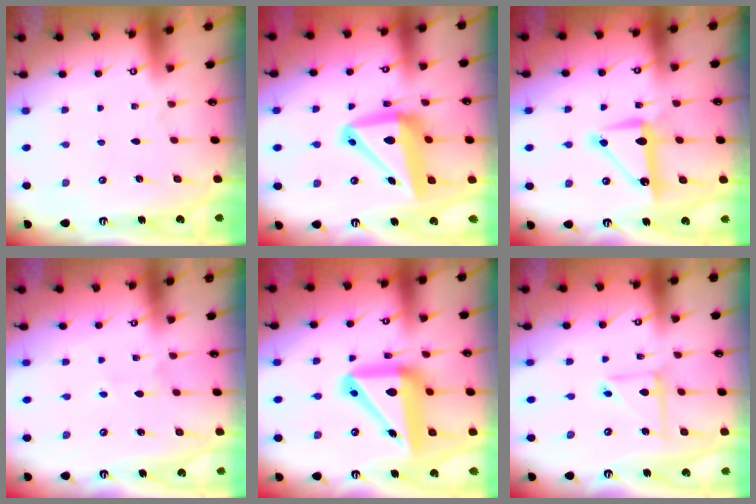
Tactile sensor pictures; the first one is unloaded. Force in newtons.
{"total": 15.0, "press": 14.7, "slide": 2.6}
{"total": 10.9, "press": 10.9, "slide": 0.6}
{"total": 2.7, "press": 2.5, "slide": 1.1}
{"total": 20.4, "press": 20.2, "slide": 3.0}
{"total": 7.3, "press": 7.2, "slide": 0.5}